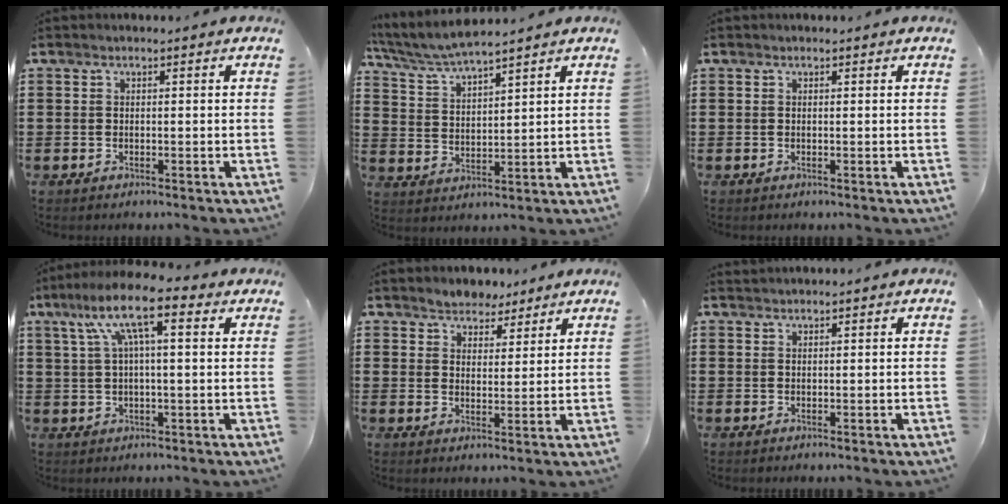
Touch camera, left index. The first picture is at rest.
{"total": 5.5, "force": [5.2, 0.1, 2.0], "torque": [-0.058, -0.023, 0.091]}
{"total": 0.0}
{"total": 10.8, "force": [5.2, 2.6, 9.1], "torque": [-0.189, 0.002, 0.087]}
{"total": 3.8, "force": [3.5, 1.5, -0.3], "torque": [-0.010, -0.003, 0.068]}
{"total": 0.9, "force": [0.9, 0.0, 0.0], "torque": [-0.002, -0.001, 0.017]}